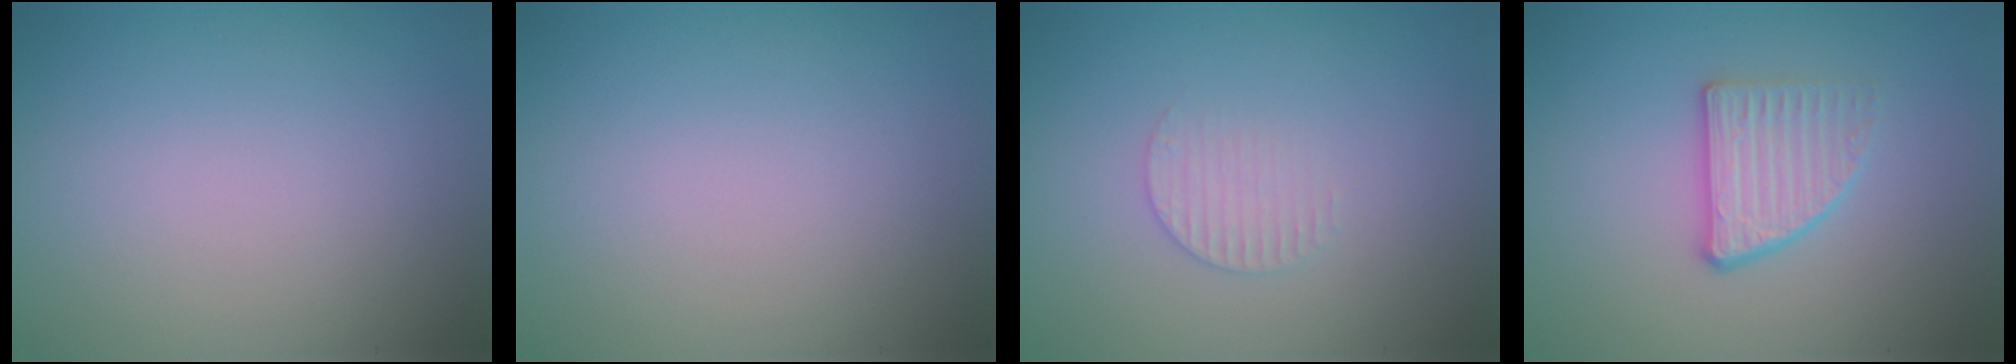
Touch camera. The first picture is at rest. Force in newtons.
{"total": 0.0}
{"total": 1.5, "press": 1.5, "slide": 0.4}
{"total": 2.8, "press": 2.5, "slide": 1.2}